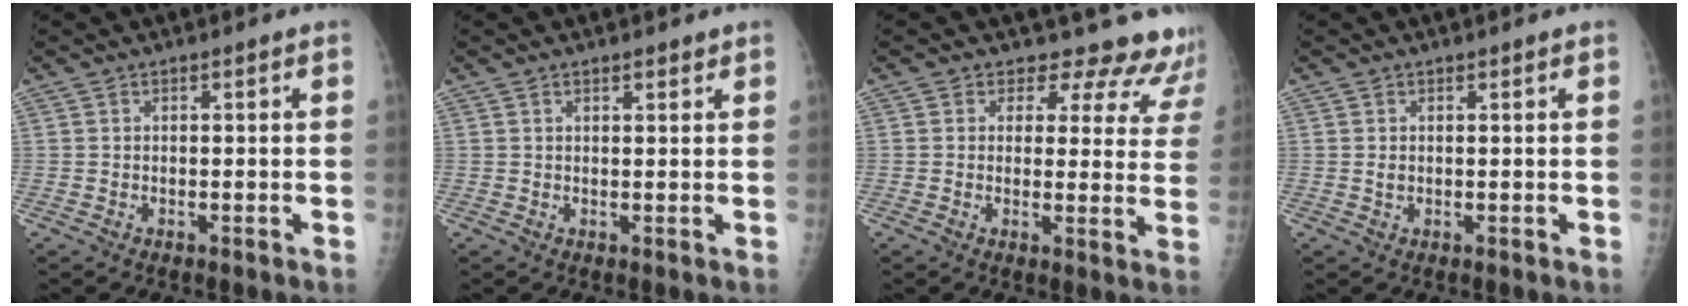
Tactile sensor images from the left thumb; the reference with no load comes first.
{"total": 1.3, "force": [1.1, 0.5, 0.7], "torque": [-0.005, -0.006, 0.015]}
{"total": 13.5, "force": [12.2, 5.6, 1.2], "torque": [0.042, -0.082, 0.107]}
{"total": 0.8, "force": [0.3, 0.6, 0.5], "torque": [-0.004, -0.001, 0.006]}